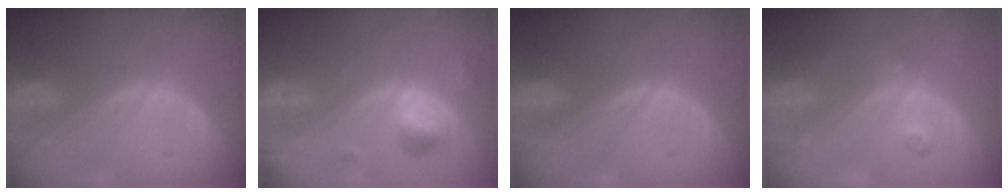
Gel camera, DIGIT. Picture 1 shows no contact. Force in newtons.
{"total": 4.7, "press": 4.7, "slide": 0.4}
{"total": 0.0}
{"total": 2.5, "press": 2.1, "slide": 1.3}